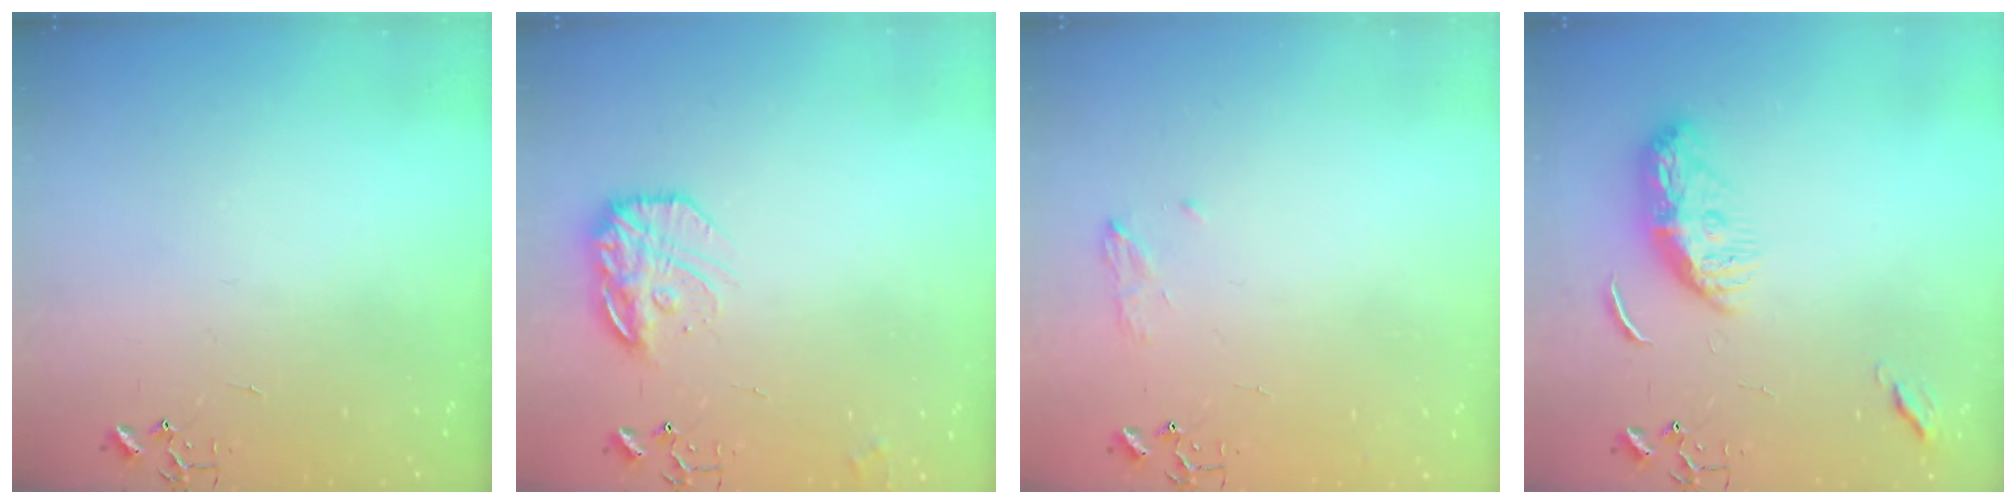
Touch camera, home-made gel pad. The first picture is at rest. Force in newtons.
{"total": 16.0, "press": 15.9, "slide": 1.3}
{"total": 8.4, "press": 8.4, "slide": 0.9}
{"total": 10.4, "press": 10.3, "slide": 0.7}